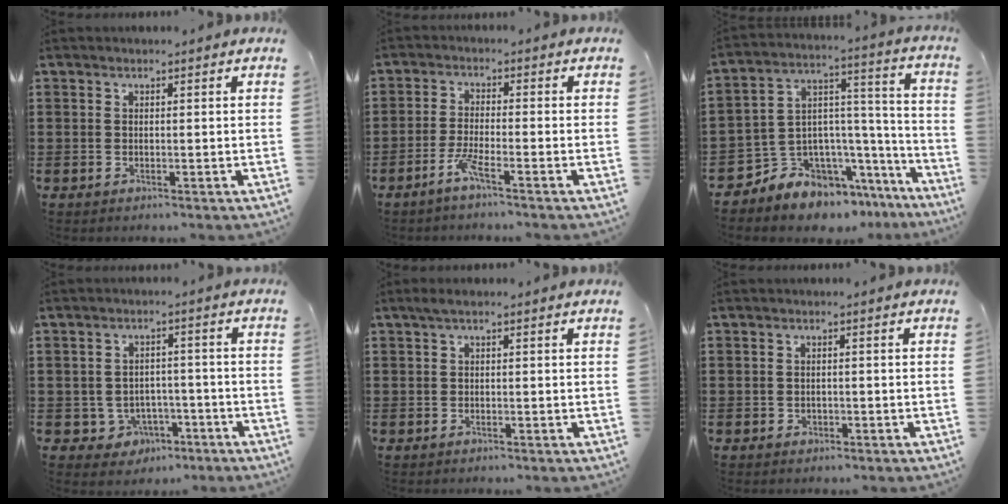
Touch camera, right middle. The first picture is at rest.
{"total": 3.7, "force": [-2.4, 0.1, 2.8], "torque": [-0.069, -0.007, -0.049]}
{"total": 7.4, "force": [-6.2, 4.0, 0.3], "torque": [-0.032, -0.008, -0.123]}
{"total": 3.4, "force": [-2.0, 2.6, 0.7], "torque": [-0.024, 0.006, -0.044]}
{"total": 1.1, "force": [0.2, 0.0, 1.0], "torque": [-0.019, 0.002, 0.003]}
{"total": 0.7, "force": [-0.2, 0.6, 0.2], "torque": [-0.006, 0.003, -0.006]}